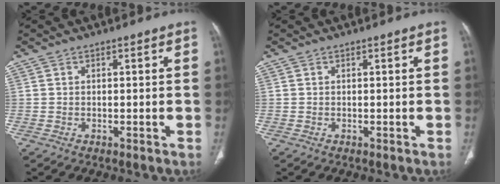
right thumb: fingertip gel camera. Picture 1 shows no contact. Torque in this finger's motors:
{"motor_torque": [0.05, 0.05, 0.00, 0.00, 0.00]}